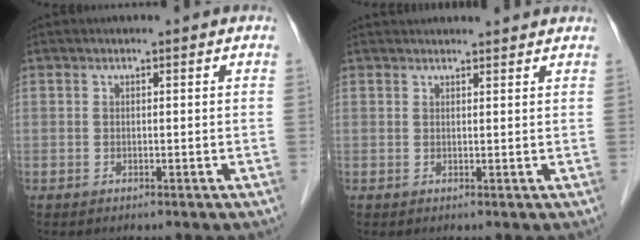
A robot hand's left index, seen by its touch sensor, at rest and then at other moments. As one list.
[{"total": 7.2, "force": [6.9, 0.8, 1.6], "torque": [-0.016, 0.034, 0.074]}]